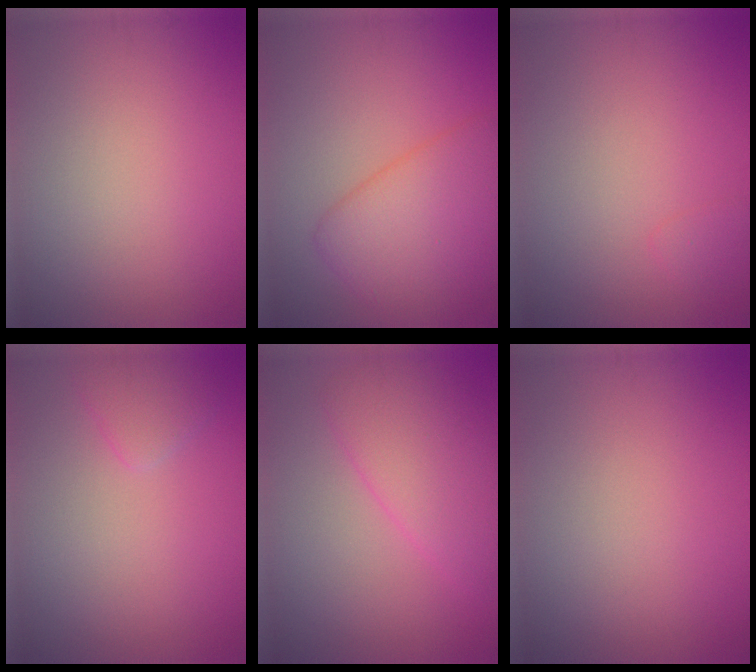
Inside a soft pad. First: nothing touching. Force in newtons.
{"total": 5.8, "press": 5.8, "slide": 0.4}
{"total": 0.8, "press": 0.8, "slide": 0.0}
{"total": 1.5, "press": 1.5, "slide": 0.2}
{"total": 4.3, "press": 4.3, "slide": 0.2}
{"total": 0.0}